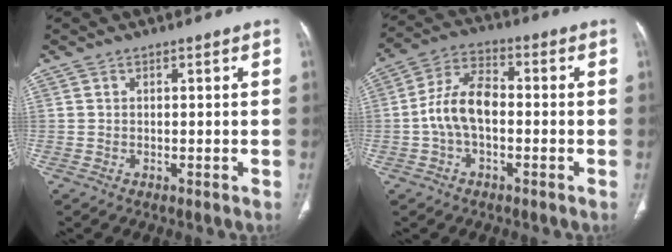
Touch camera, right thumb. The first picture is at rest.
{"total": 9.0, "force": [-1.2, 5.0, 7.3], "torque": [-0.142, 0.030, -0.030]}